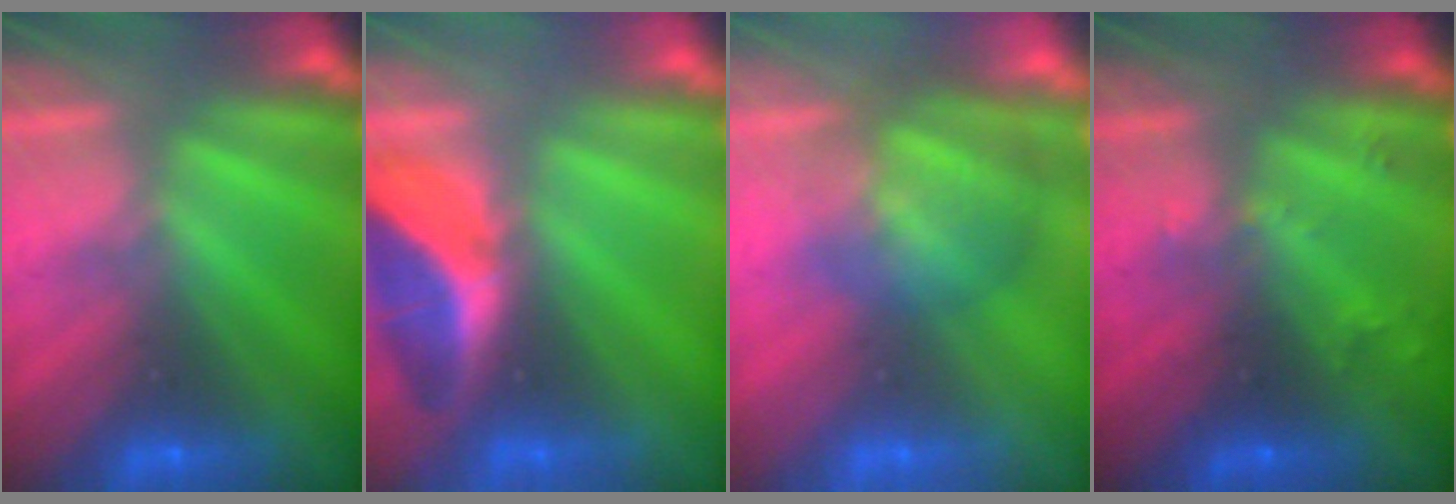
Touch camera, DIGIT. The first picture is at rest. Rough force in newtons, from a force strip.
{"total": 2.1}
{"total": 3.5}
{"total": 2.4}